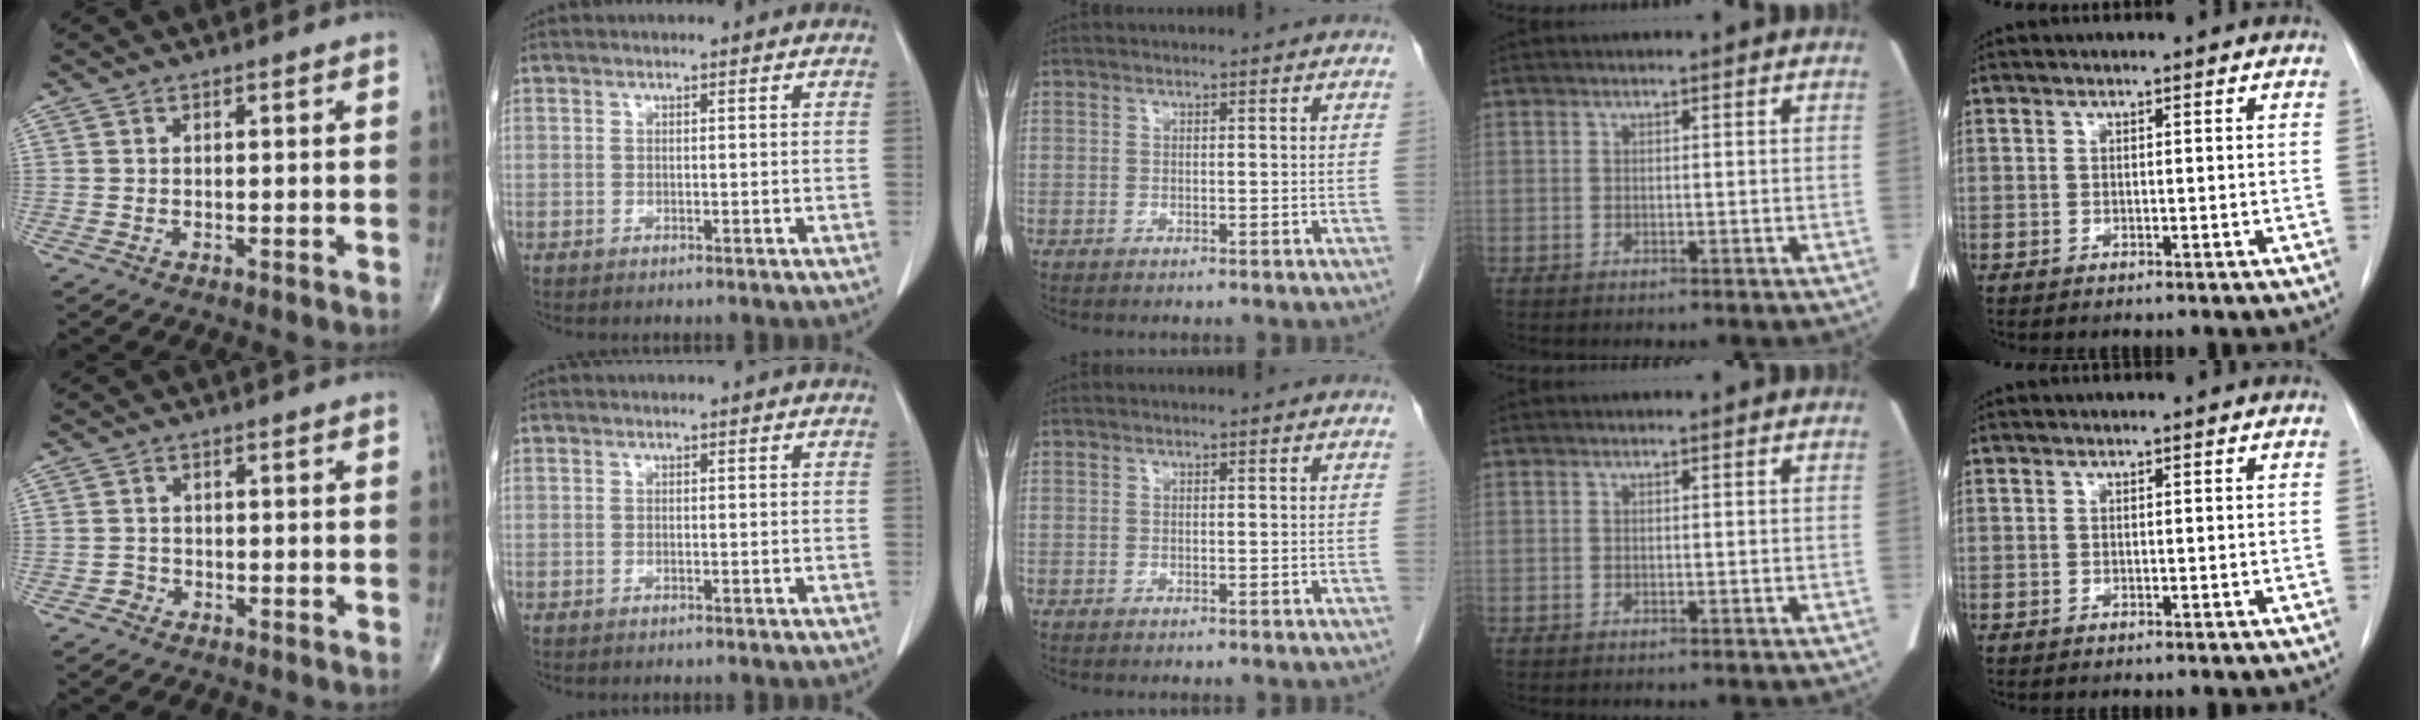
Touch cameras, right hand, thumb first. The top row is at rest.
{"thumb": {"total": 1.2, "force": [-0.8, 1.0, -0.1], "torque": [0.006, 0.005, -0.020]}}